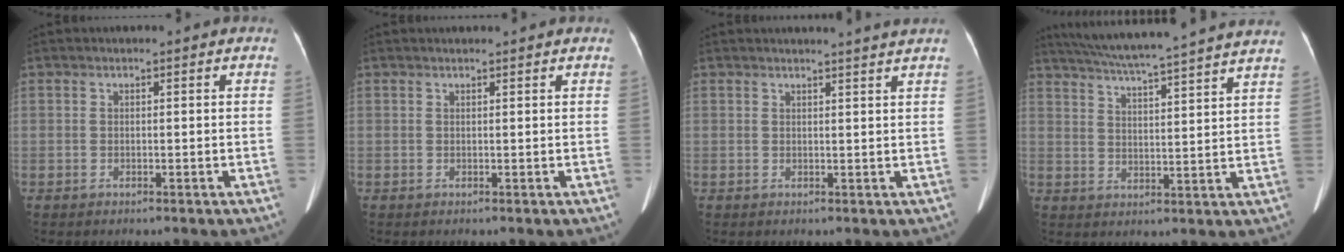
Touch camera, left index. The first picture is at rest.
{"total": 2.2, "force": [2.1, 0.1, 0.7], "torque": [-0.011, 0.020, 0.025]}
{"total": 4.4, "force": [4.0, -1.0, 1.4], "torque": [-0.017, -0.001, 0.037]}
{"total": 22.2, "force": [19.9, -0.6, 9.8], "torque": [-0.168, -0.001, 0.268]}